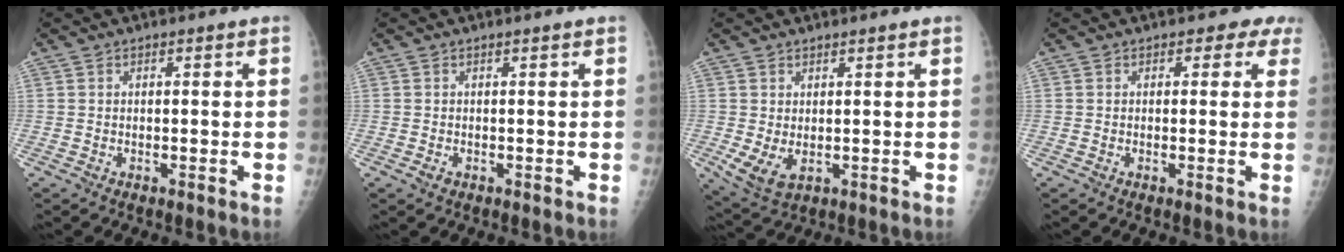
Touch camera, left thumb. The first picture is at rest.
{"total": 1.0, "force": [0.0, 0.6, 0.8], "torque": [-0.013, 0.006, 0.004]}
{"total": 5.2, "force": [0.4, 2.7, 4.5], "torque": [-0.083, -0.008, 0.022]}
{"total": 2.5, "force": [1.5, 1.8, 1.0], "torque": [0.015, -0.006, 0.005]}